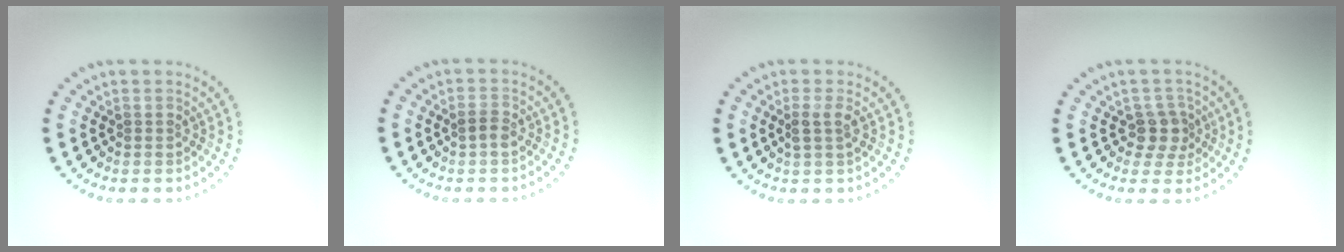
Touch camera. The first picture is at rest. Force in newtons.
{"total": 1.1, "press": 1.1, "slide": 0.3}
{"total": 1.7, "press": 1.4, "slide": 1.0}
{"total": 2.3, "press": 1.8, "slide": 1.4}